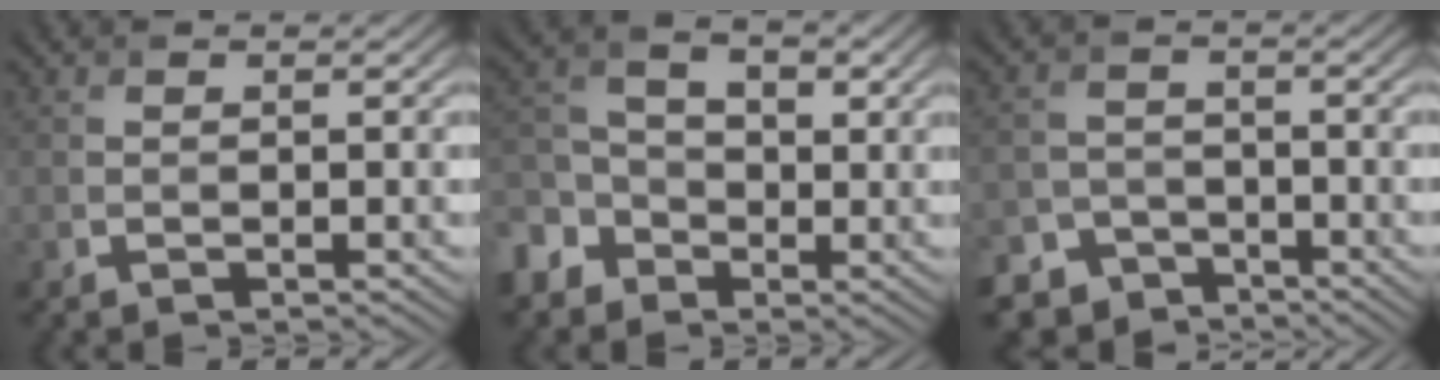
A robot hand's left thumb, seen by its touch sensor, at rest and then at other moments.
{"total": 6.5, "force": [-2.5, 5.0, 3.2], "torque": [-0.079, 0.001, -0.063]}
{"total": 6.8, "force": [-5.3, 4.2, 0.9], "torque": [-0.017, -0.011, -0.094]}